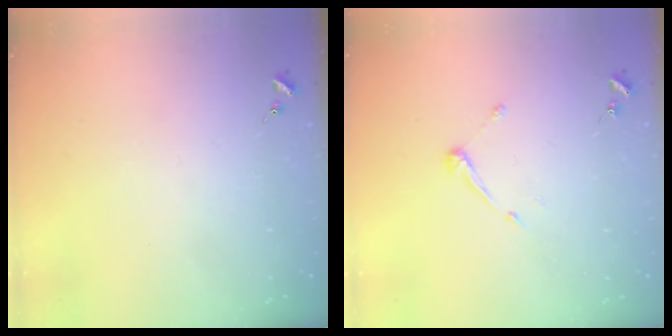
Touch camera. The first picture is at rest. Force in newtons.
{"total": 6.6, "press": 6.6, "slide": 0.5}